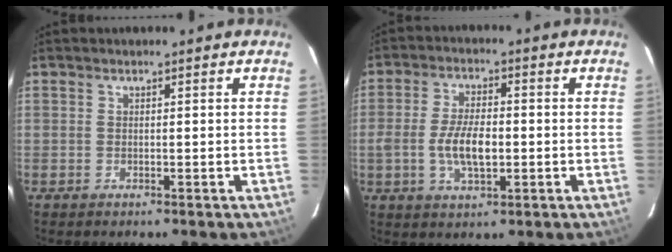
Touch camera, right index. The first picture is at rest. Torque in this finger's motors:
{"motor_torque": [0.97, -0.38, 0.40, 0.16]}